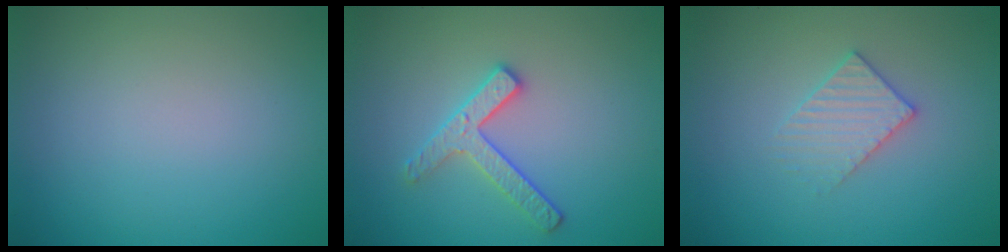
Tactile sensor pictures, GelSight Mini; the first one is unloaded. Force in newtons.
{"total": 2.6, "press": 2.5, "slide": 0.6}
{"total": 2.3, "press": 2.2, "slide": 0.3}